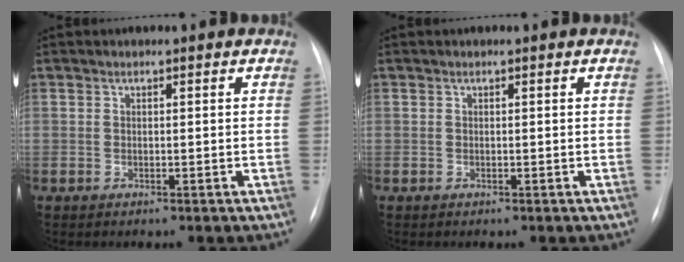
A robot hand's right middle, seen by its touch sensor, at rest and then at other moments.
{"total": 0.0}